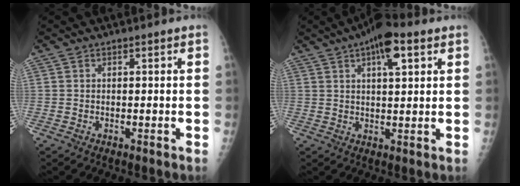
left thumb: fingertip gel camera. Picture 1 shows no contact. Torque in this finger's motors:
{"motor_torque": [0.95, 0.99, 0.94, -0.59, 0.10]}